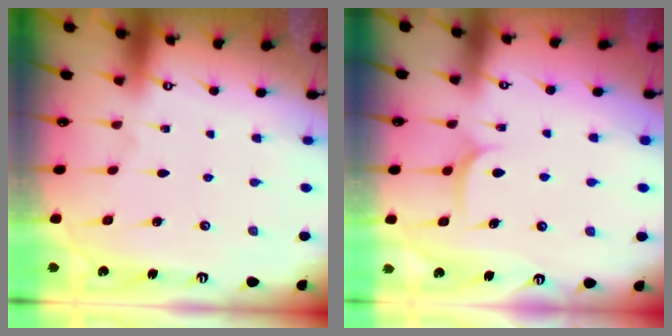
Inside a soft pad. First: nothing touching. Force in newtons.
{"total": 6.7, "press": 6.7, "slide": 0.4}